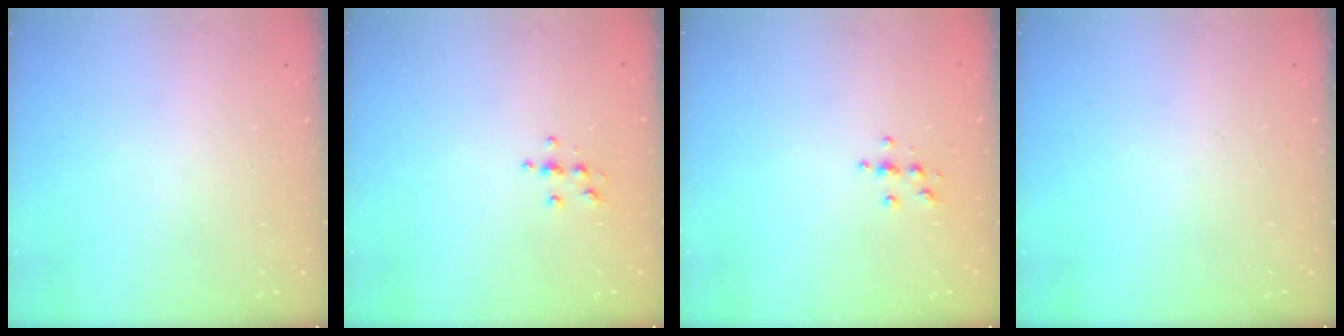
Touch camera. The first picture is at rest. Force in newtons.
{"total": 3.9, "press": 3.8, "slide": 0.4}
{"total": 3.9, "press": 3.8, "slide": 0.4}
{"total": 0.0}